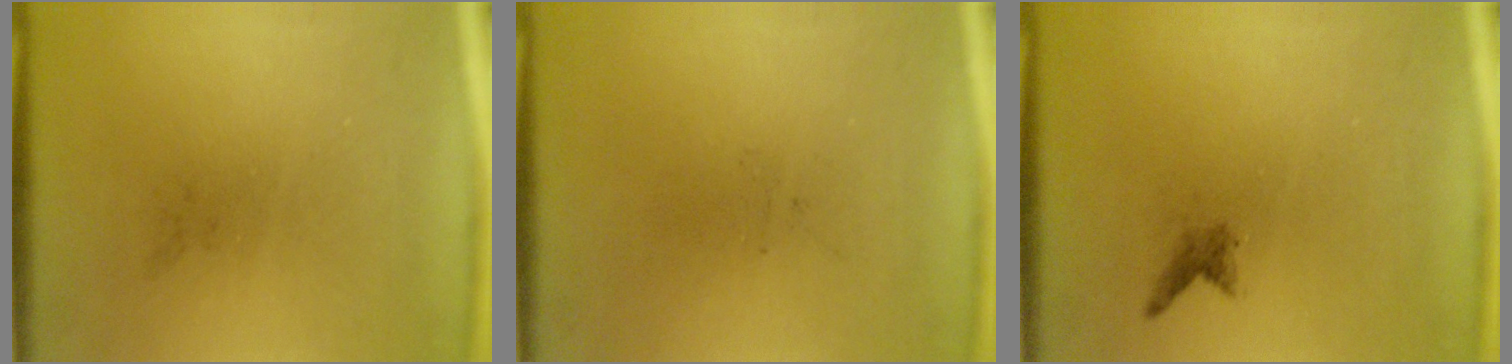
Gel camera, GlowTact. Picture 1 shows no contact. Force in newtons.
{"total": 0.0}
{"total": 1.0}